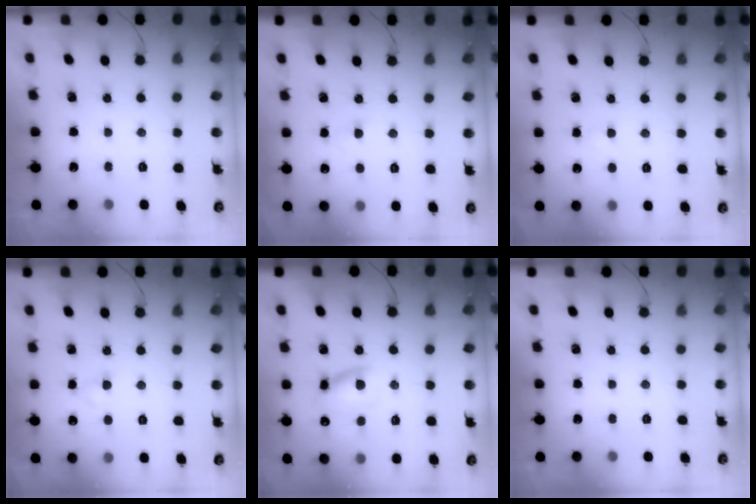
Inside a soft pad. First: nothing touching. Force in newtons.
{"total": 2.1, "press": 1.9, "slide": 0.9}
{"total": 1.3, "press": 1.0, "slide": 0.7}
{"total": 1.6, "press": 1.4, "slide": 0.9}
{"total": 10.2, "press": 10.0, "slide": 1.9}
{"total": 0.0}